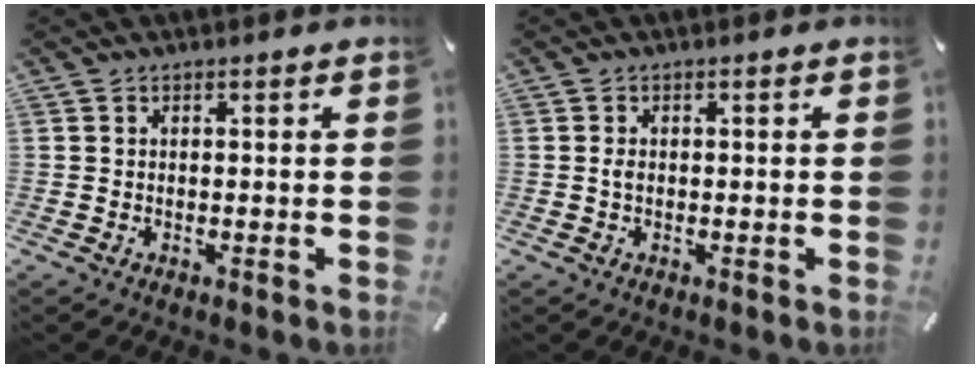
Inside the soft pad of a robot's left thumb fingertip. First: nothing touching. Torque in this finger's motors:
{"motor_torque": [0.32, 0.31, 0.43, 0.09, 0.01]}